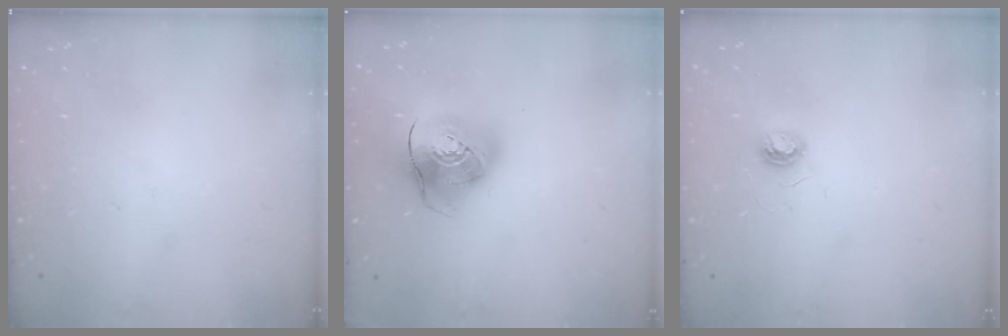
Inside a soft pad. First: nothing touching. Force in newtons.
{"total": 12.8, "press": 12.6, "slide": 2.1}
{"total": 3.7, "press": 3.7, "slide": 0.4}